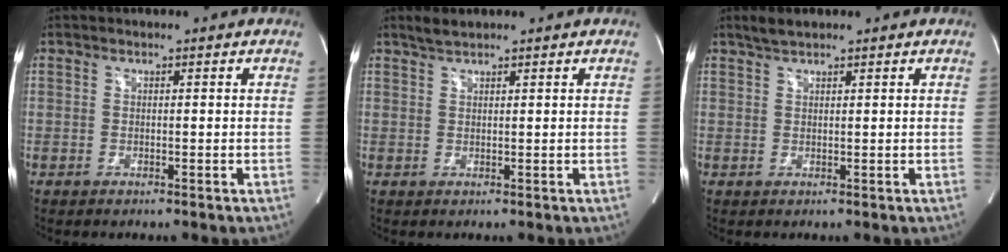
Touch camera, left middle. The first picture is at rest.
{"total": 1.6, "force": [1.5, 0.1, 0.6], "torque": [-0.020, 0.007, 0.035]}
{"total": 2.1, "force": [1.8, 0.4, 1.0], "torque": [-0.028, 0.010, 0.037]}